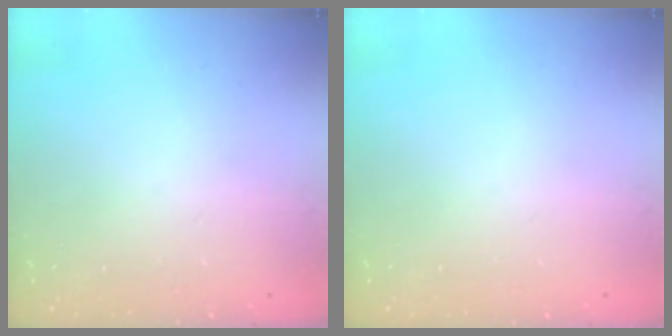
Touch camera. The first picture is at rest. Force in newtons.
{"total": 0.0}